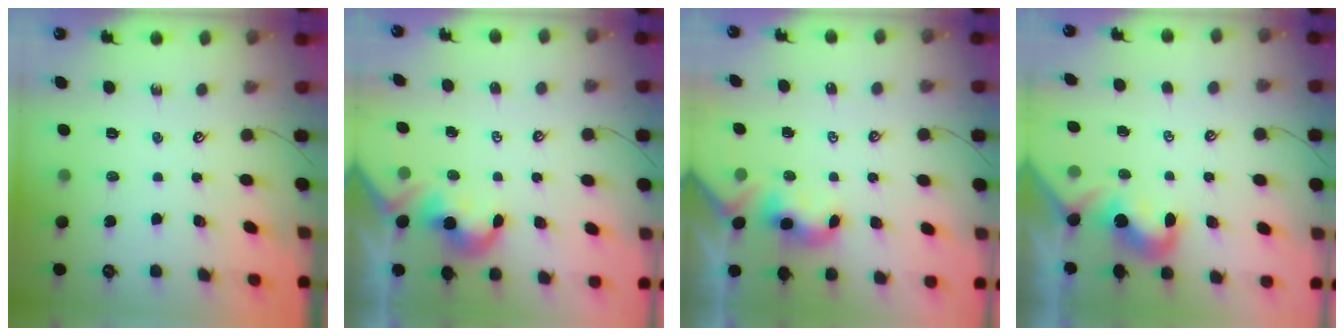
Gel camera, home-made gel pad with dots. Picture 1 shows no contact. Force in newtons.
{"total": 2.1, "press": 2.0, "slide": 0.5}
{"total": 2.3, "press": 2.3, "slide": 0.3}
{"total": 2.1, "press": 2.0, "slide": 0.6}